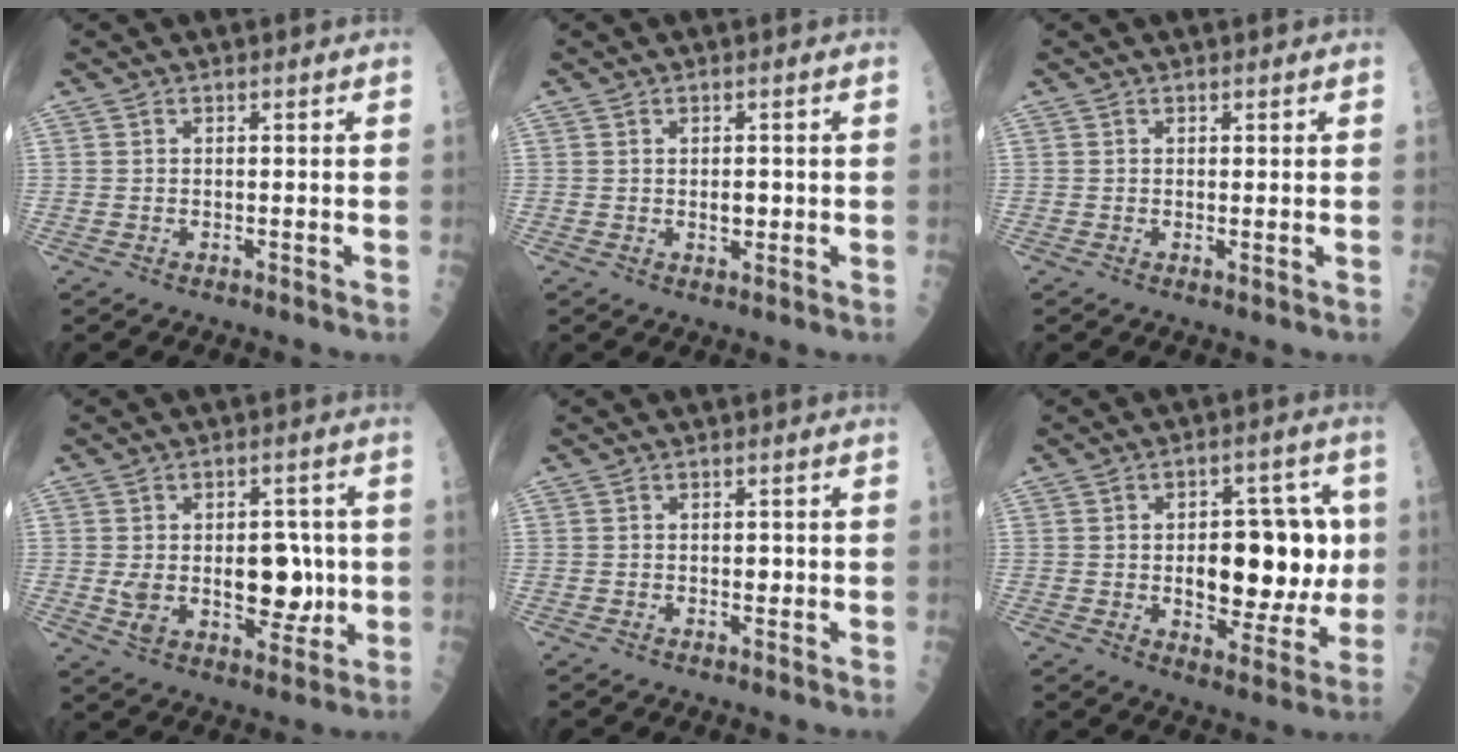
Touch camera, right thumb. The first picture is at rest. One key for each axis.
{"total": 2.3, "fx": 0.0, "fy": 1.3, "fz": 1.8, "tx": -0.019, "ty": -0.001, "tz": 0.002}
{"total": 0.6, "fx": 0.1, "fy": 0.1, "fz": 0.6, "tx": -0.014, "ty": -0.003, "tz": 0.000}
{"total": 13.0, "fx": 0.0, "fy": 7.8, "fz": 10.5, "tx": -0.117, "ty": -0.001, "tz": 0.015}
{"total": 1.1, "fx": 0.0, "fy": 0.7, "fz": 0.8, "tx": -0.003, "ty": 0.002, "tz": -0.001}
{"total": 16.8, "fx": 0.3, "fy": 9.2, "fz": 14.0, "tx": -0.143, "ty": 0.013, "tz": 0.016}